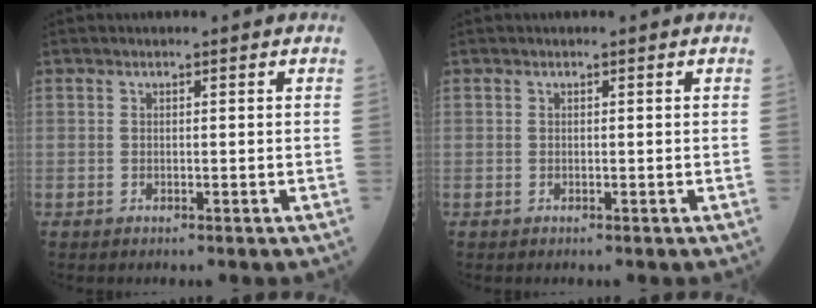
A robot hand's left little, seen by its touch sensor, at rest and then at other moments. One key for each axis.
{"total": 0.0}